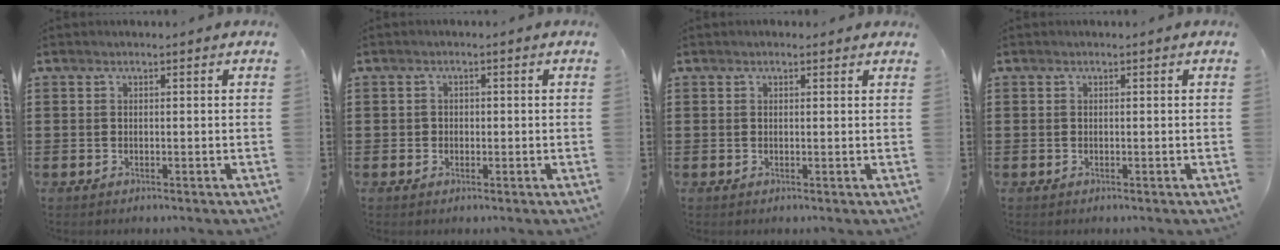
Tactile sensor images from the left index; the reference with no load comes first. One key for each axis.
{"total": 1.0, "fx": -0.1, "fy": 1.0, "fz": 0.2, "tx": -0.008, "ty": 0.004, "tz": -0.004}
{"total": 0.6, "fx": 0.4, "fy": 0.3, "fz": 0.4, "tx": -0.008, "ty": 0.002, "tz": 0.008}
{"total": 0.0}